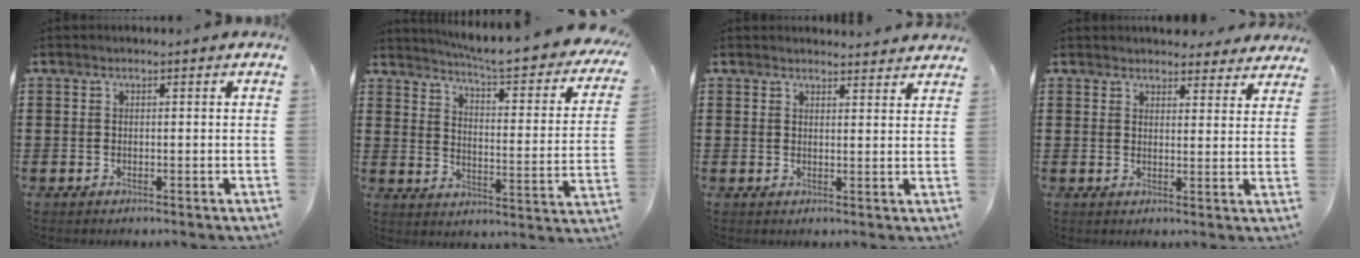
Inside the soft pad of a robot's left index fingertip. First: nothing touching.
{"total": 5.9, "force": [5.2, -0.5, 2.8], "torque": [-0.063, -0.051, 0.079]}
{"total": 2.3, "force": [2.3, 0.1, 0.1], "torque": [-0.001, -0.008, 0.043]}
{"total": 3.8, "force": [3.7, 0.7, 0.4], "torque": [-0.011, -0.014, 0.068]}